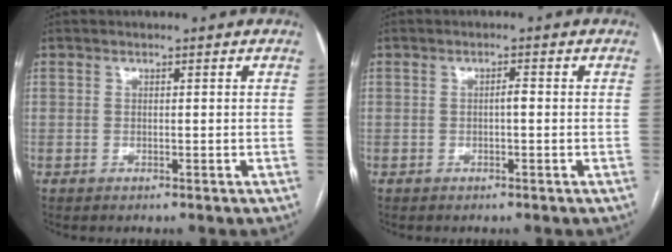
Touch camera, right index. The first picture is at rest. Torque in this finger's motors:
{"motor_torque": [0.37, -0.04, 0.21, 0.04]}